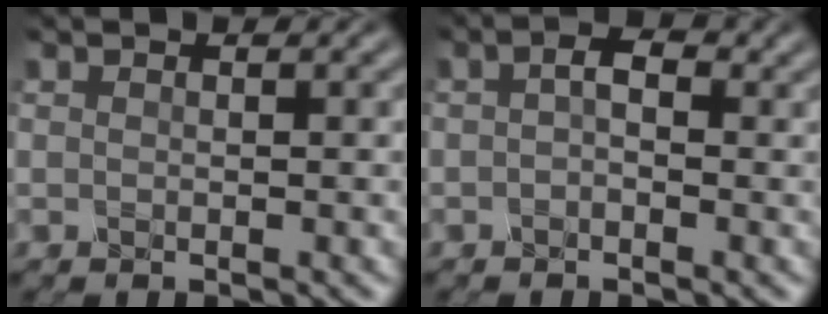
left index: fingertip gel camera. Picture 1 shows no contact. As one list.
[{"total": 2.2, "force": [0.0, 1.3, 1.7], "torque": [-0.027, 0.009, -0.008]}]